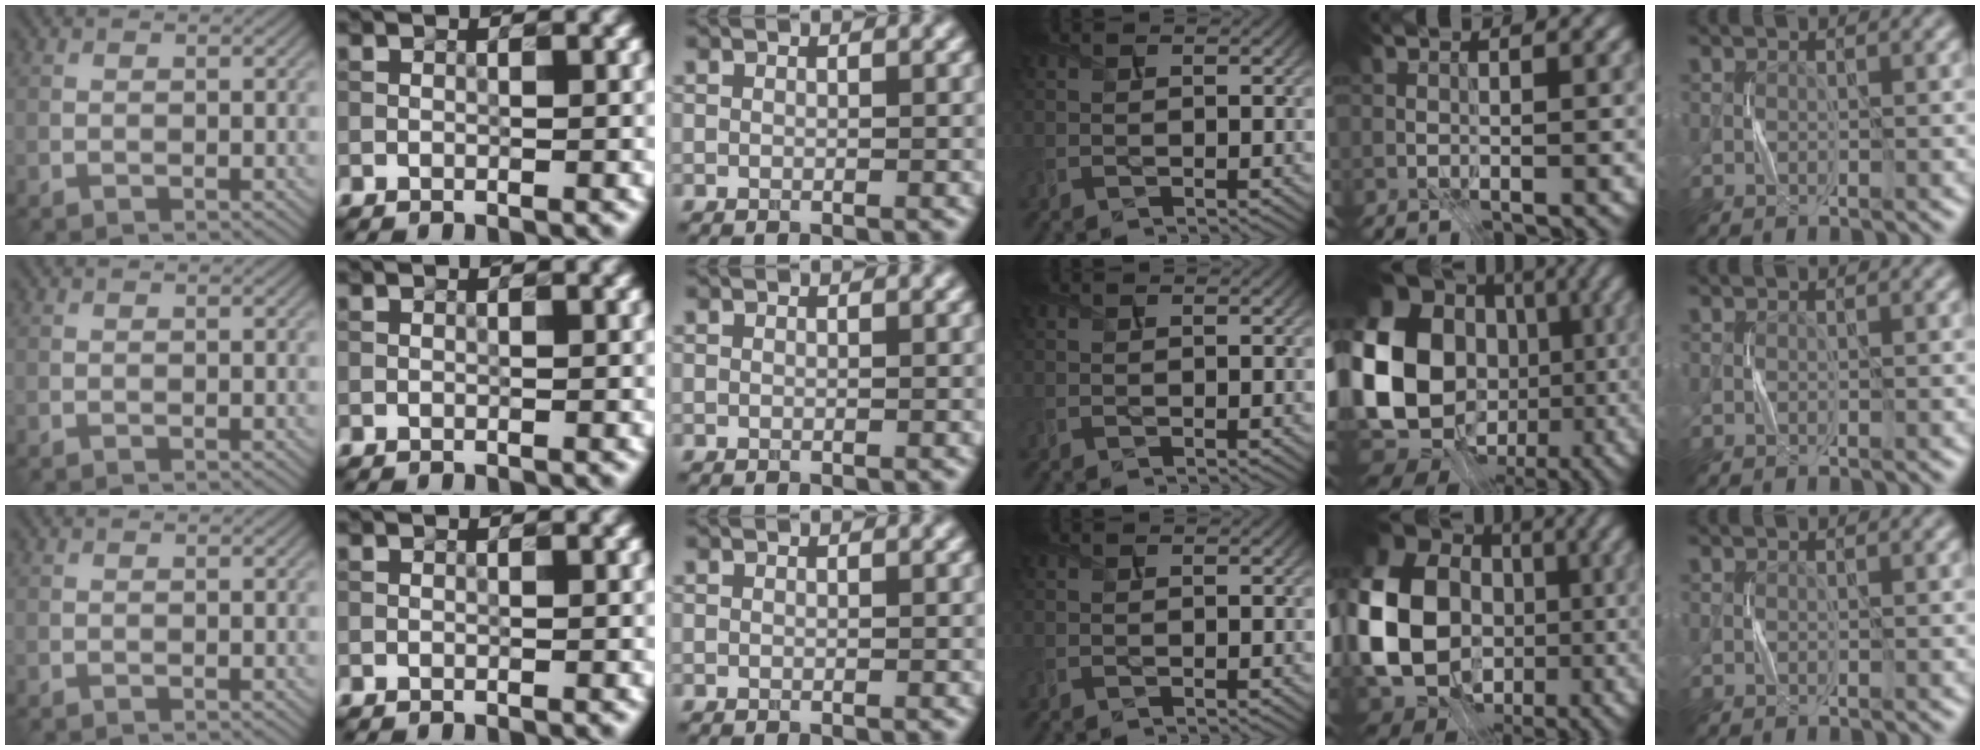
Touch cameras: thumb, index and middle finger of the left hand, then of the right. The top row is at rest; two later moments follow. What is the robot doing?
{"motion": "press", "object": "sticker"}